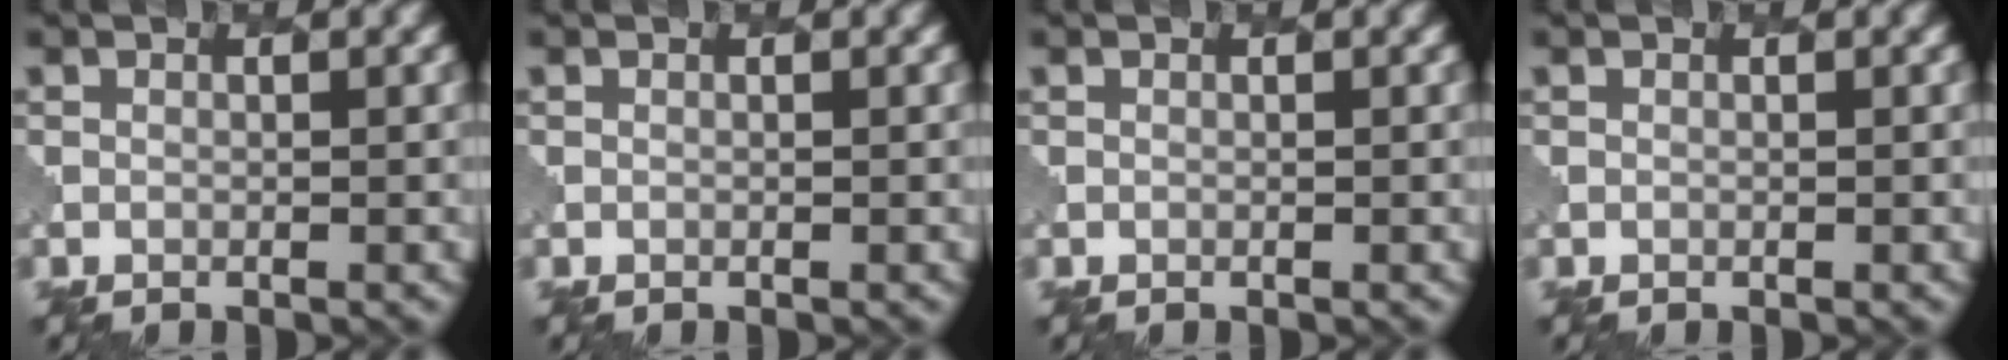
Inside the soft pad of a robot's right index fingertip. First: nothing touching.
{"total": 0.0}
{"total": 0.0}
{"total": 0.0}